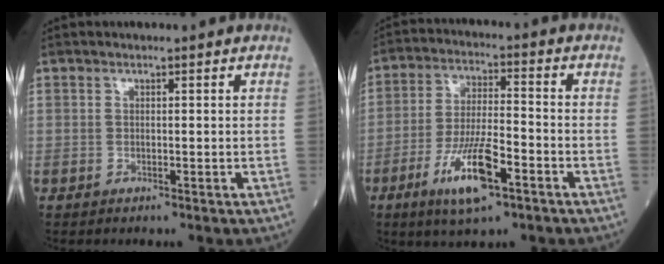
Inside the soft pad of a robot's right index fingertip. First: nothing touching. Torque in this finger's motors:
{"motor_torque": [1.77, -0.37, 0.90, 0.14]}